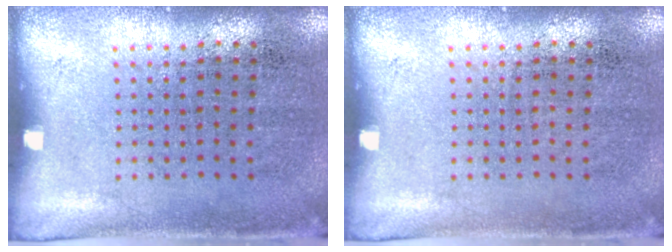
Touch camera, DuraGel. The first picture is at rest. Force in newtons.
{"total": 0.0}